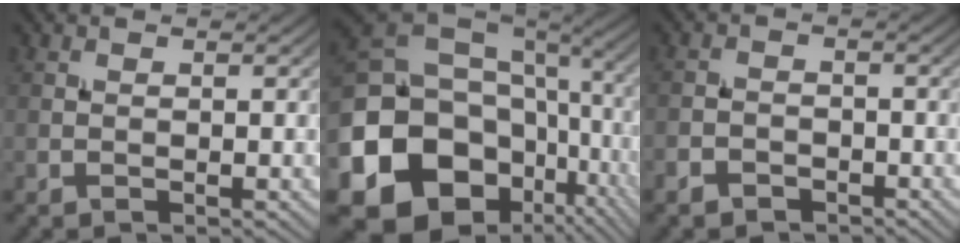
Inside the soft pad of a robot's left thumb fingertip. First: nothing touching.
{"total": 19.9, "force": [-4.8, 15.6, 11.3], "torque": [-0.273, -0.033, -0.070]}
{"total": 2.6, "force": [-2.1, 1.5, 0.7], "torque": [-0.010, -0.001, -0.045]}